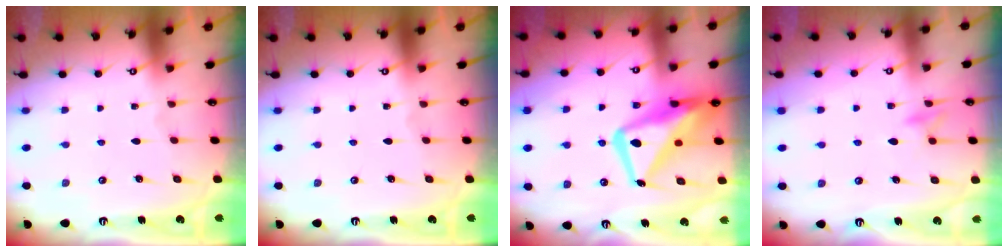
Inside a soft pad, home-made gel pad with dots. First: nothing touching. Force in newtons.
{"total": 0.0}
{"total": 17.7, "press": 17.6, "slide": 1.7}
{"total": 8.8, "press": 8.8, "slide": 0.7}